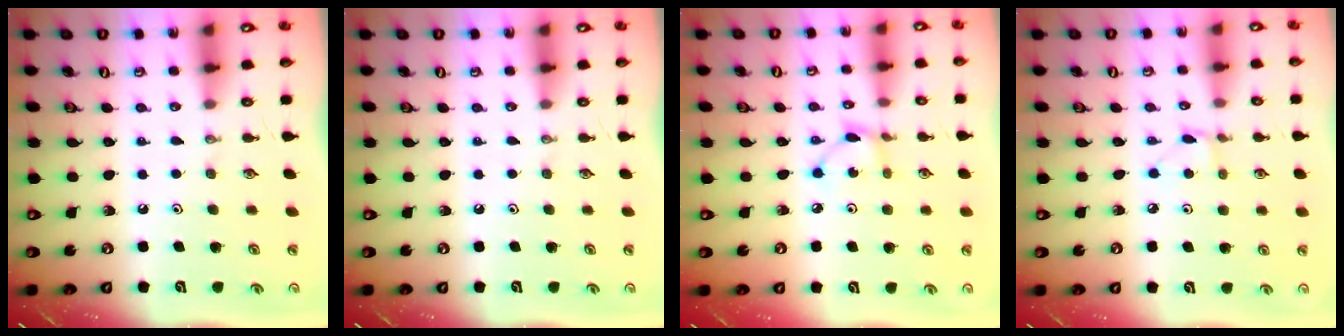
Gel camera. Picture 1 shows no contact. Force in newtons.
{"total": 0.0}
{"total": 2.9, "press": 2.9, "slide": 0.1}
{"total": 2.6, "press": 2.6, "slide": 0.3}